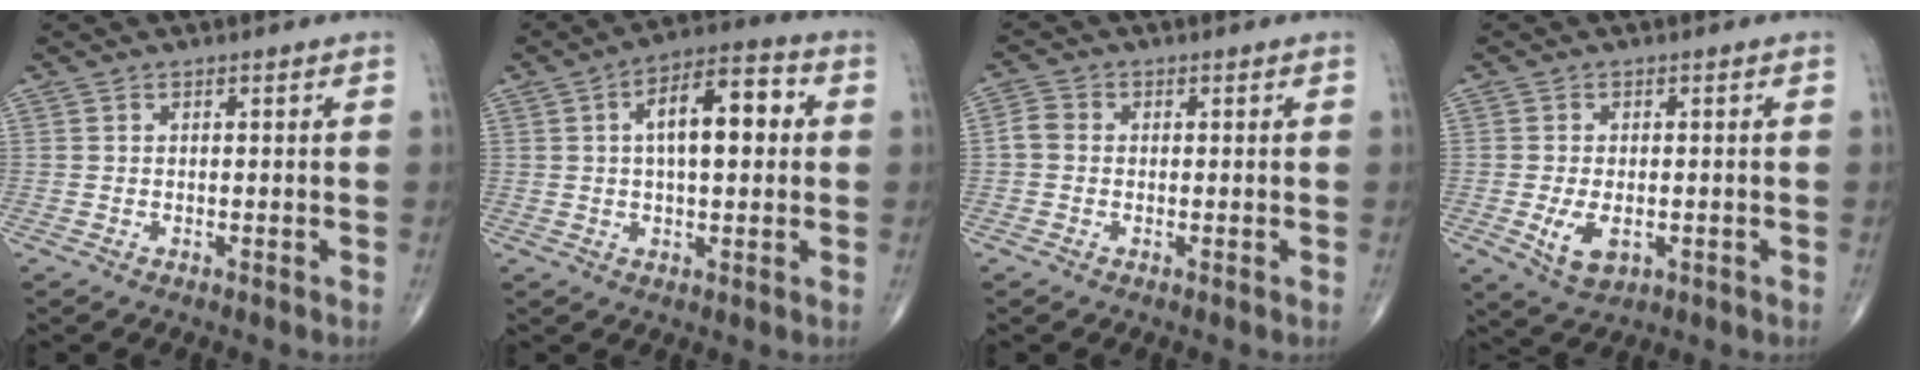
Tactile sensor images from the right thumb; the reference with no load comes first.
{"total": 12.4, "force": [2.1, 5.5, 10.9], "torque": [-0.157, 0.023, 0.026]}
{"total": 2.6, "force": [-0.2, 2.2, 1.4], "torque": [-0.024, 0.007, -0.012]}
{"total": 5.6, "force": [-1.3, 3.2, 4.4], "torque": [-0.078, -0.008, -0.015]}